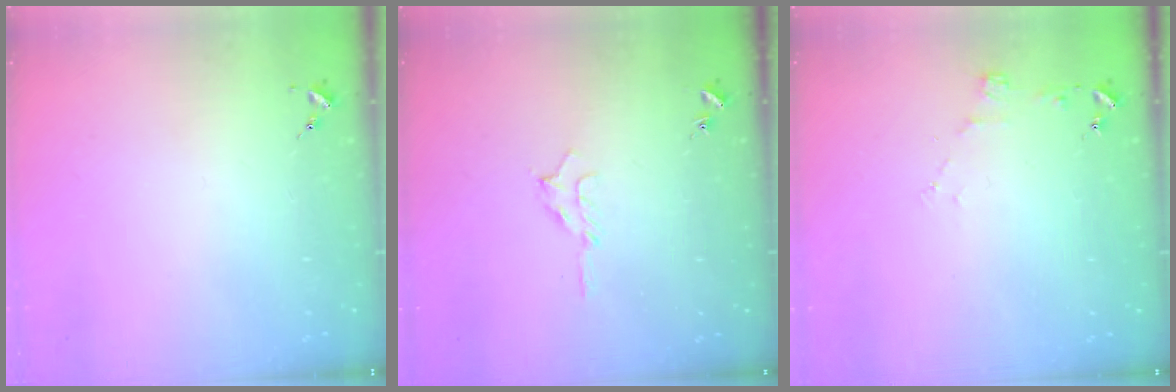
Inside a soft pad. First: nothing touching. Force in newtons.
{"total": 6.3, "press": 6.3, "slide": 0.7}
{"total": 4.0, "press": 3.9, "slide": 0.5}